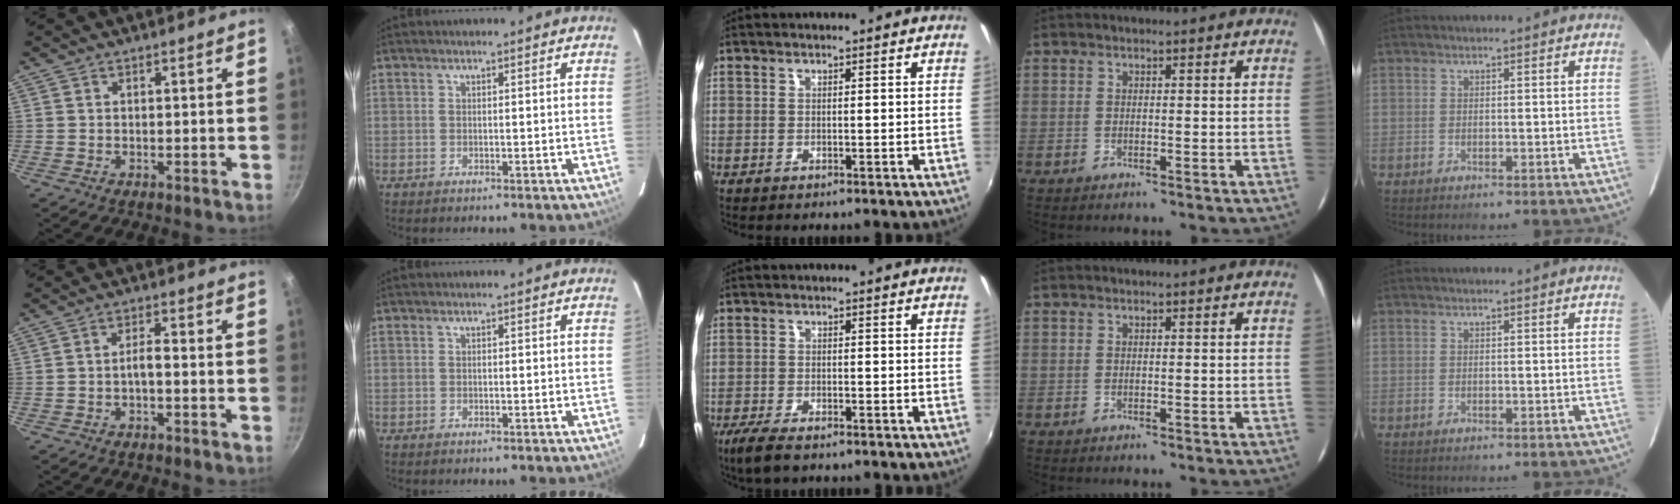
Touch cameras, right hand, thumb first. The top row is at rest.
{"thumb": {"total": 2.6, "force": [-1.1, 0.8, 2.2], "torque": [-0.041, 0.019, -0.022]}, "middle": {"total": 5.6, "force": [-4.1, 1.6, 3.5], "torque": [-0.090, -0.019, -0.075]}}